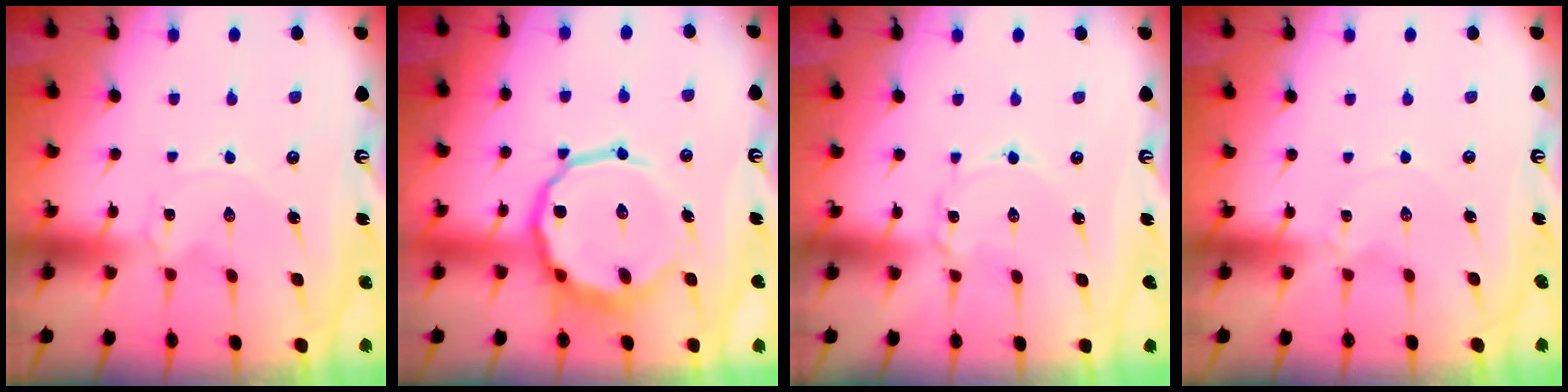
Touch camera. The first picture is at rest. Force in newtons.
{"total": 14.2, "press": 14.0, "slide": 2.4}
{"total": 2.3, "press": 2.3, "slide": 0.2}
{"total": 0.5, "press": 0.5, "slide": 0.1}